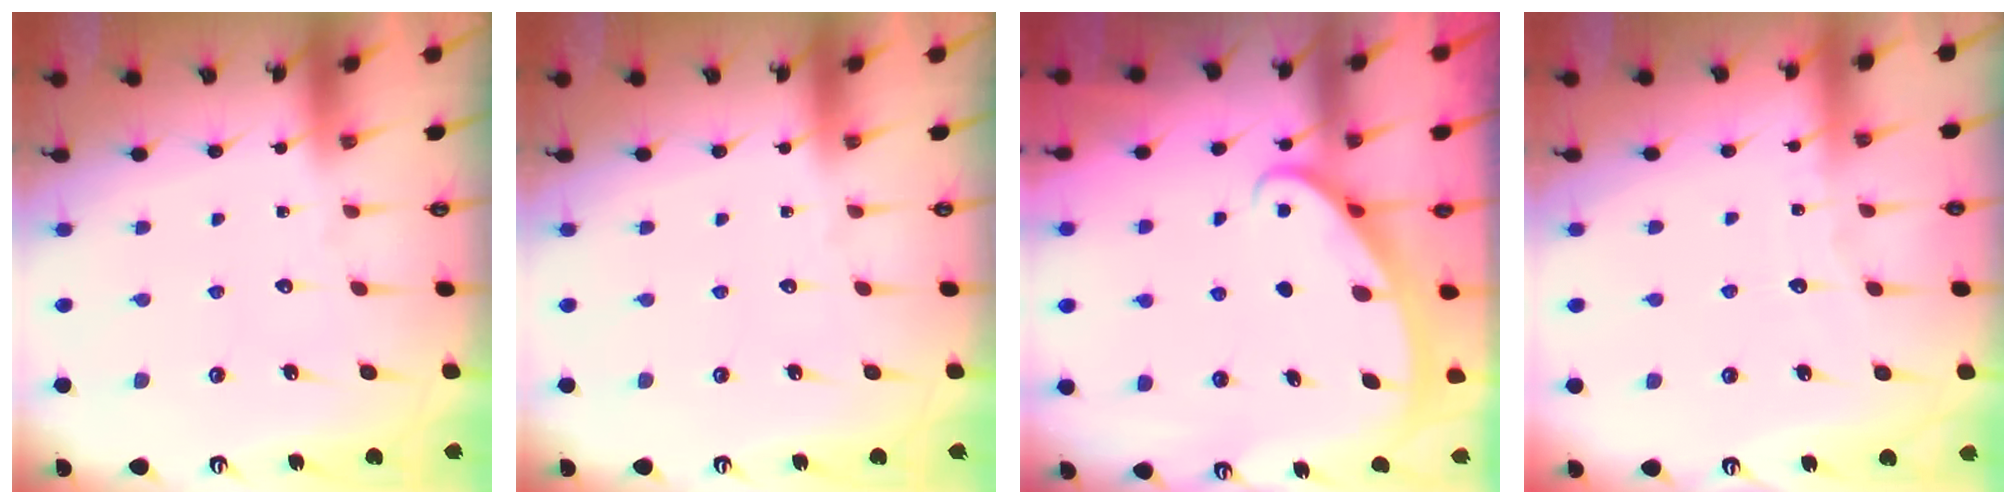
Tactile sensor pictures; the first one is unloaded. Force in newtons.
{"total": 0.0}
{"total": 2.6, "press": 2.6, "slide": 0.4}
{"total": 3.4, "press": 3.4, "slide": 0.4}